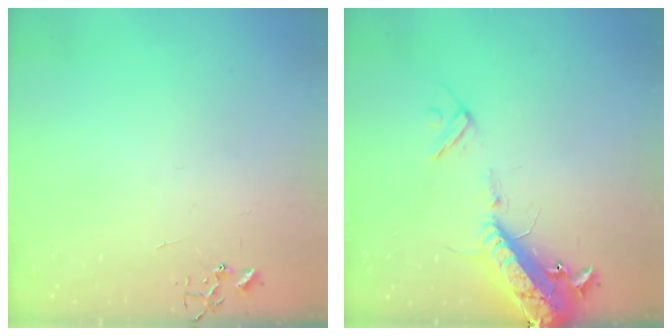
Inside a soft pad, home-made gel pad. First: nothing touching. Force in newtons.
{"total": 16.4, "press": 16.1, "slide": 3.1}